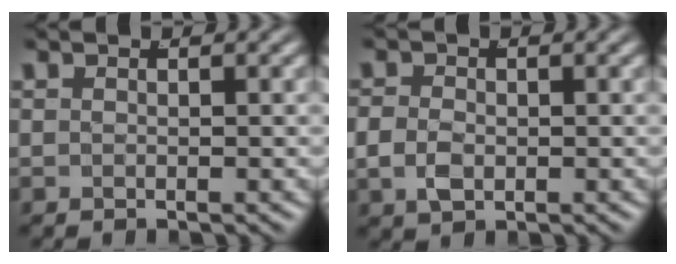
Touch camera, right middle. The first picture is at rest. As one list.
[{"total": 2.4, "force": [-0.5, 1.9, 1.4], "torque": [-0.038, -0.011, -0.002]}]